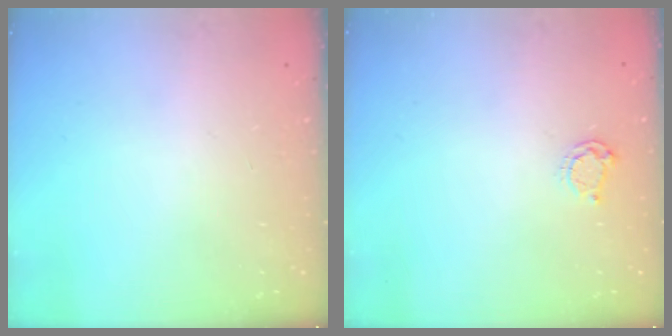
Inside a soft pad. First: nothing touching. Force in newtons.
{"total": 3.3, "press": 3.2, "slide": 0.4}